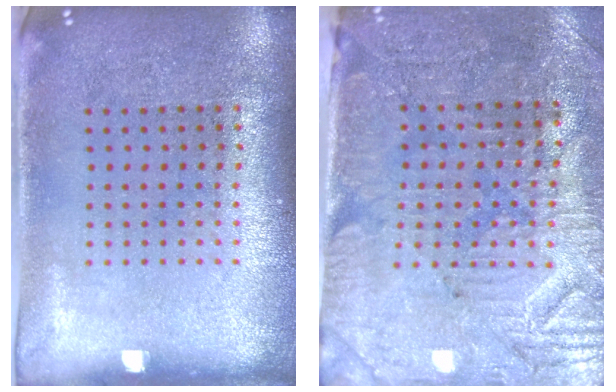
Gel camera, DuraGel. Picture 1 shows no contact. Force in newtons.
{"total": 3.3, "press": 3.1, "slide": 1.2}